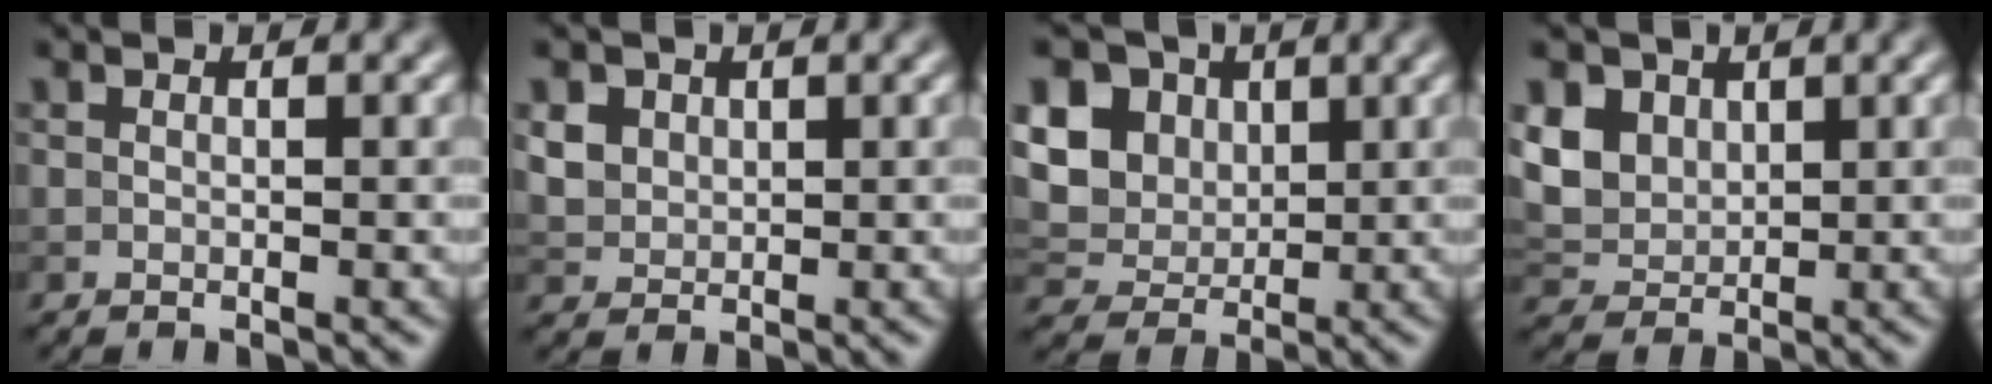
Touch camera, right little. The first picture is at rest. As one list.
[{"total": 3.3, "force": [1.5, 2.6, 1.5], "torque": [-0.049, 0.003, 0.042]}, {"total": 10.4, "force": [3.8, 8.3, 5.0], "torque": [-0.121, 0.022, 0.066]}, {"total": 5.3, "force": [2.1, 4.0, 2.8], "torque": [-0.084, 0.007, 0.046]}]